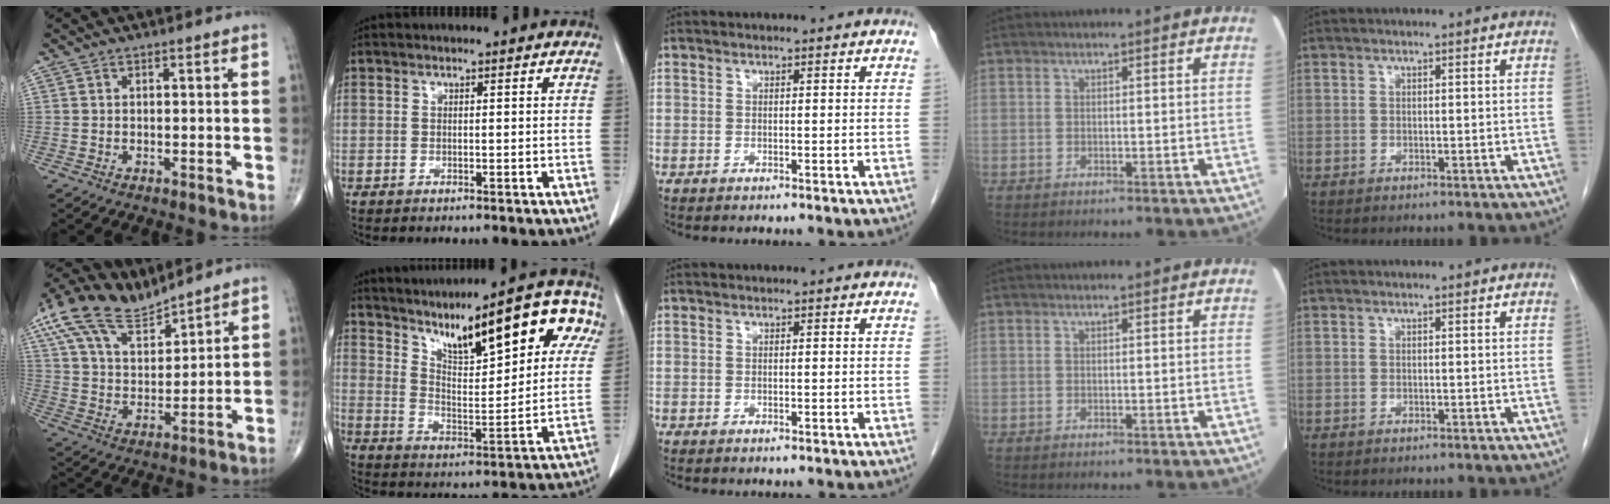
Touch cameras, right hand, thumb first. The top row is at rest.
{"thumb": {"total": 14.5, "force": [10.6, 6.1, 7.7], "torque": [-0.131, -0.027, 0.210]}, "index": {"total": 21.1, "force": [11.5, 4.8, 17.0], "torque": [-0.253, 0.031, 0.179]}}